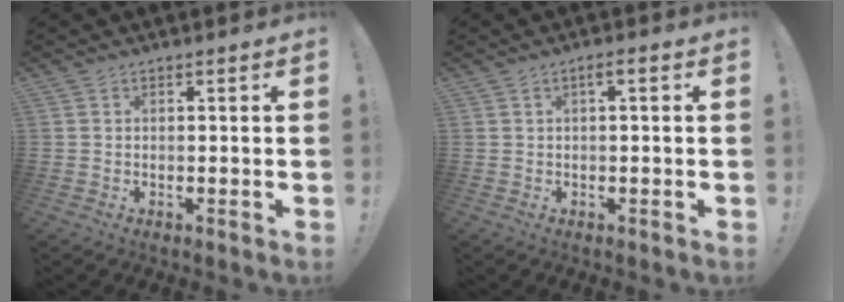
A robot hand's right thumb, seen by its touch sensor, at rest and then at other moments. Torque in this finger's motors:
{"motor_torque": [-0.06, 0.06, 0.00, 0.00, 0.00]}